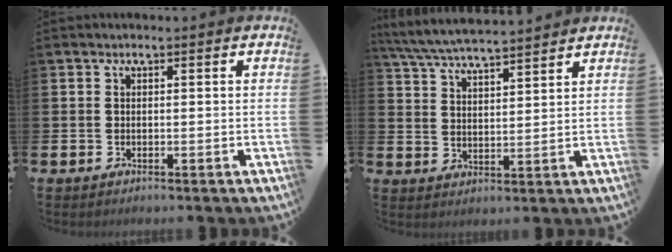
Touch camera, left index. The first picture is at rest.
{"total": 6.0, "force": [5.9, 0.3, 1.4], "torque": [-0.050, -0.032, 0.105]}